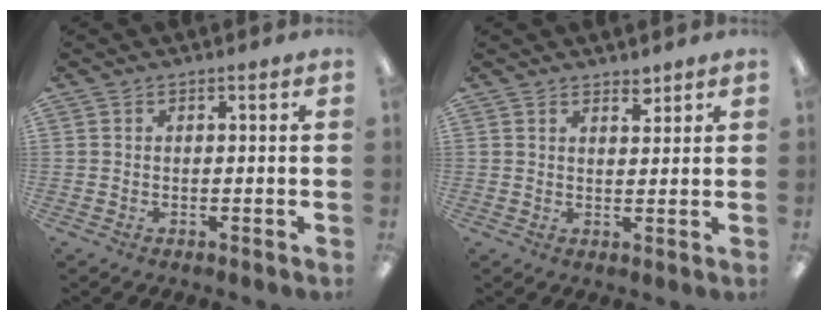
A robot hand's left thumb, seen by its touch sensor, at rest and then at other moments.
{"total": 2.9, "force": [2.5, 1.2, 1.0], "torque": [0.002, -0.016, 0.041]}